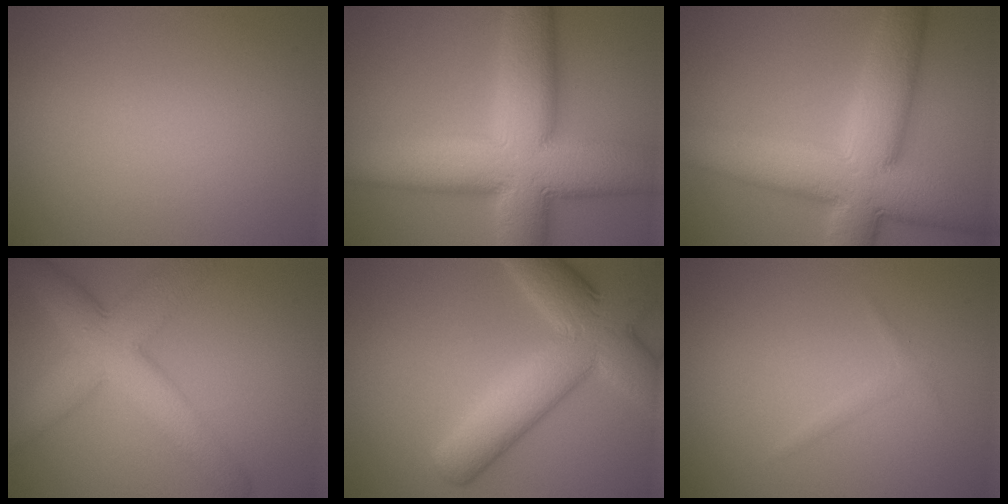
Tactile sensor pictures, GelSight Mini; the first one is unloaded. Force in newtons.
{"total": 15.0, "press": 15.0, "slide": 0.8}
{"total": 12.5, "press": 12.5, "slide": 0.8}
{"total": 7.7, "press": 7.7, "slide": 0.1}
{"total": 9.0, "press": 9.0, "slide": 0.3}
{"total": 0.8, "press": 0.8, "slide": 0.1}